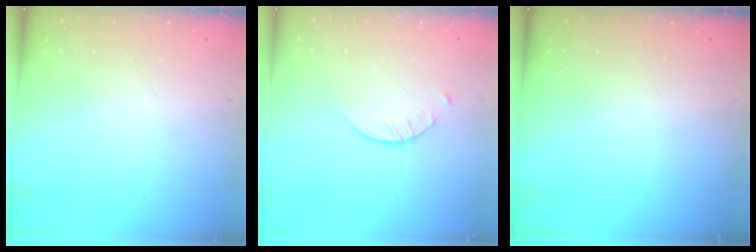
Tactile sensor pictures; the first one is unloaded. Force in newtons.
{"total": 2.8, "press": 2.7, "slide": 0.3}
{"total": 0.0}